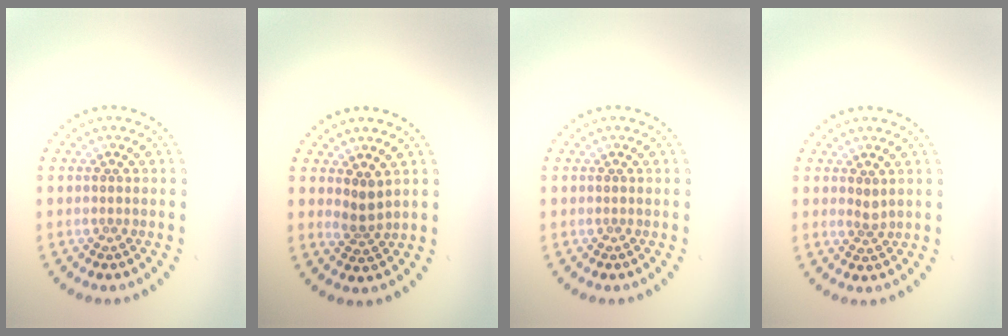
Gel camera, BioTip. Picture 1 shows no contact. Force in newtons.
{"total": 1.6, "press": 1.3, "slide": 1.0}
{"total": 0.0}
{"total": 0.9, "press": 0.6, "slide": 0.8}